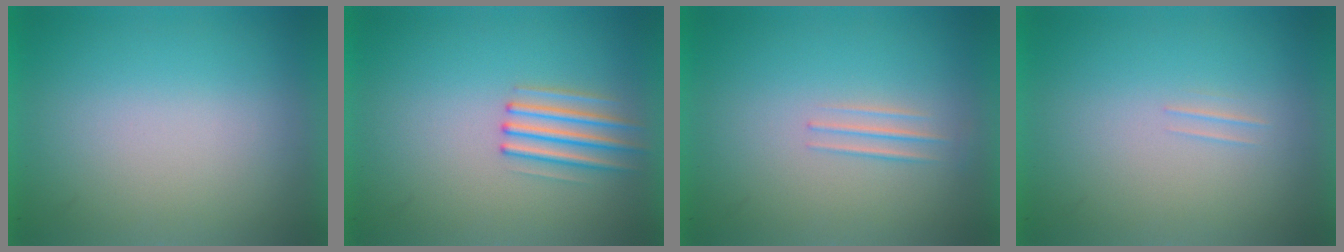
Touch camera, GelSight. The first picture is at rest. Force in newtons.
{"total": 2.2}
{"total": 1.4}
{"total": 1.1}